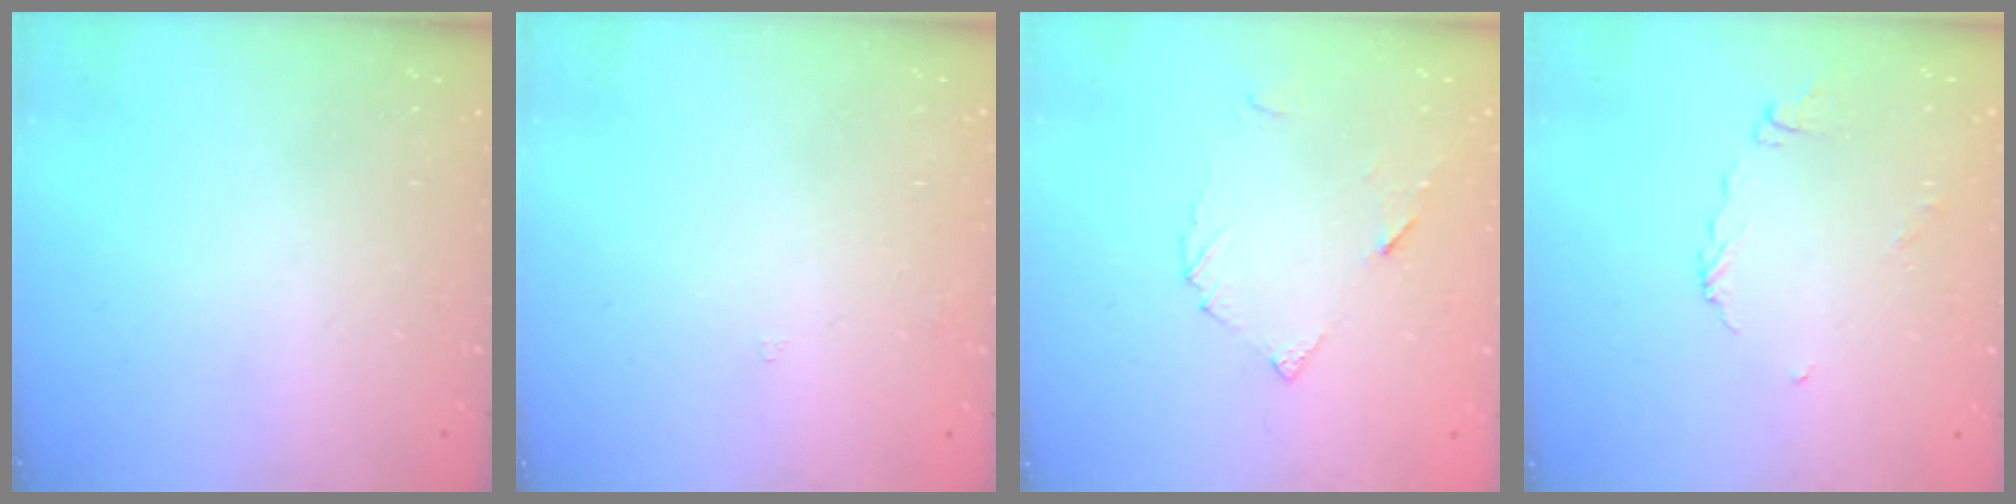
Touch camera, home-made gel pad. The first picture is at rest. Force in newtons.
{"total": 2.3, "press": 2.3, "slide": 0.5}
{"total": 5.5, "press": 5.5, "slide": 0.8}
{"total": 6.5, "press": 6.5, "slide": 0.7}